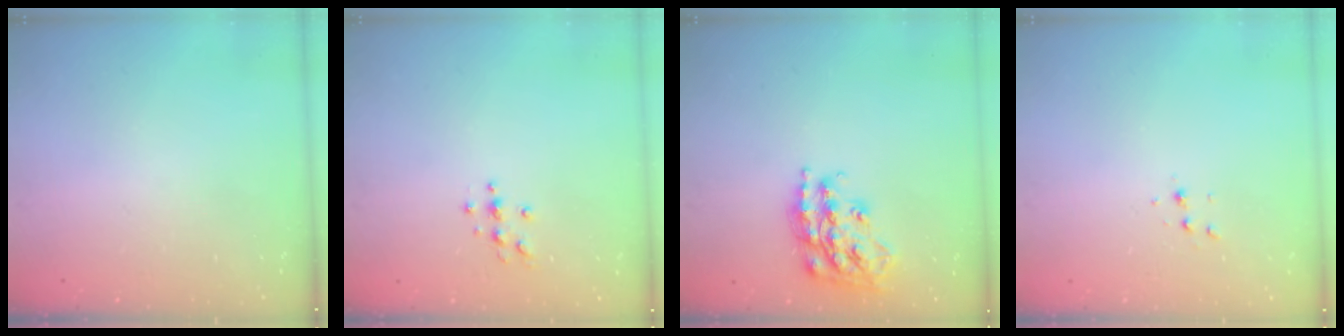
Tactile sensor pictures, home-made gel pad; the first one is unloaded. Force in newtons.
{"total": 3.3, "press": 3.3, "slide": 0.4}
{"total": 17.9, "press": 17.8, "slide": 1.1}
{"total": 3.8, "press": 3.7, "slide": 1.1}